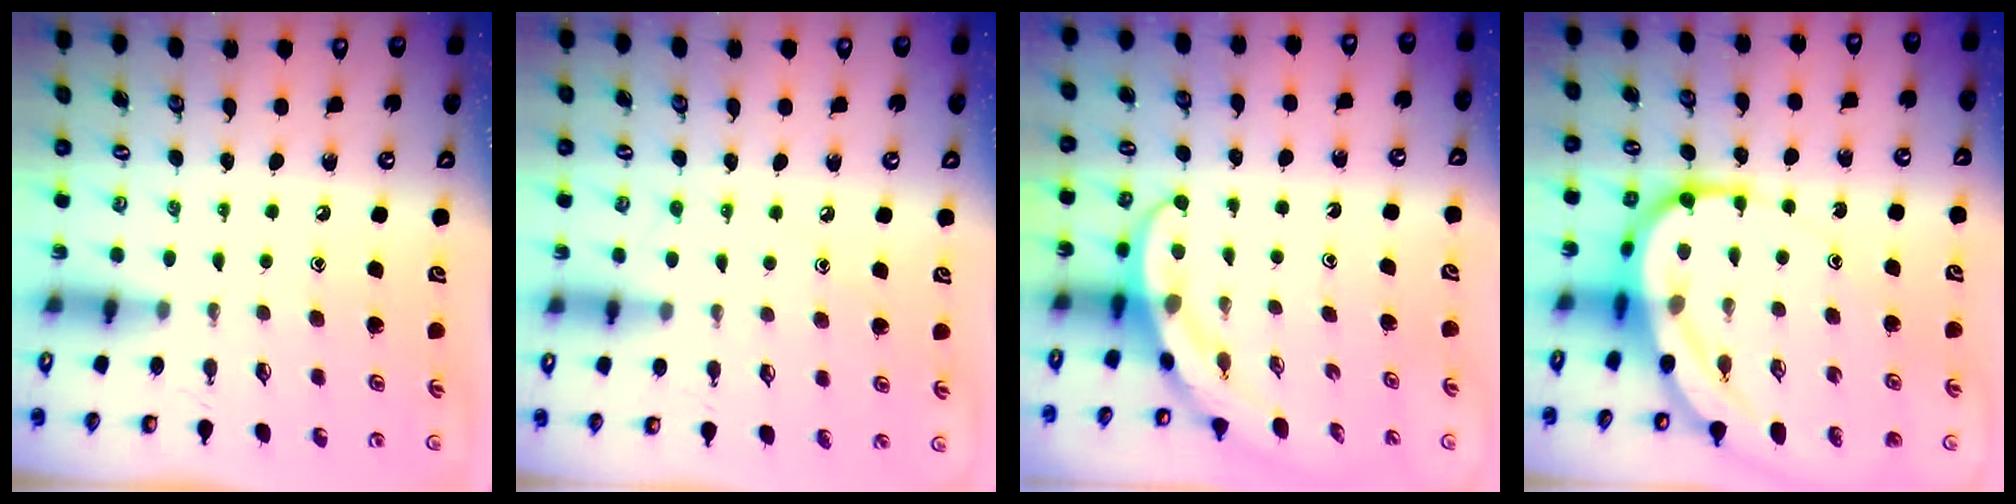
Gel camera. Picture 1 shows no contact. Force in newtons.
{"total": 5.8, "press": 5.7, "slide": 0.7}
{"total": 3.9, "press": 3.9, "slide": 0.3}
{"total": 14.4, "press": 14.3, "slide": 1.5}